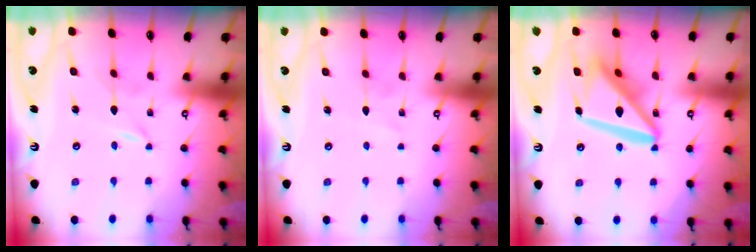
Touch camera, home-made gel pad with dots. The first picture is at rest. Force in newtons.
{"total": 2.0, "press": 2.0, "slide": 0.2}
{"total": 17.9, "press": 17.8, "slide": 1.9}